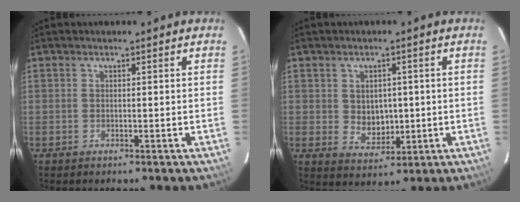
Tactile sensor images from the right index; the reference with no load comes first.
{"total": 5.4, "force": [0.2, 4.4, 3.1], "torque": [-0.052, 0.000, 0.016]}